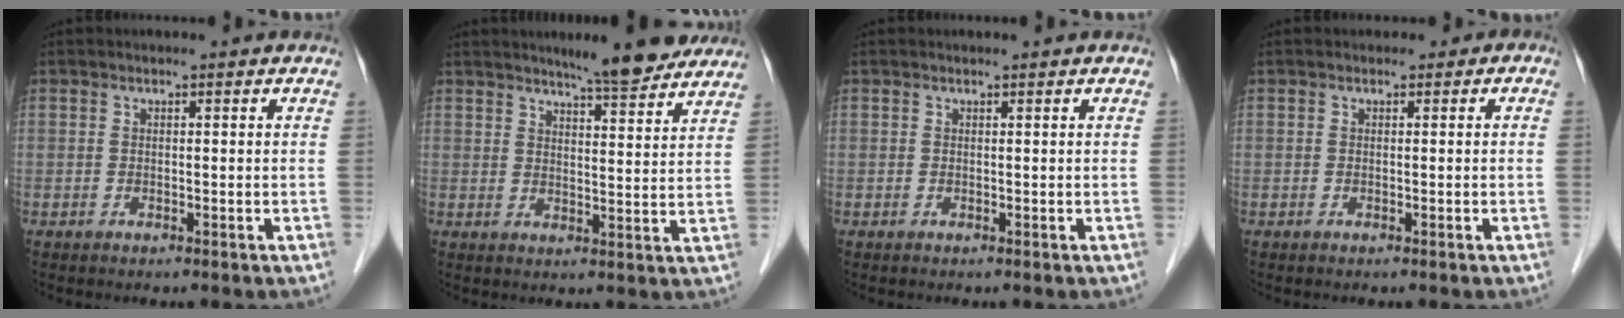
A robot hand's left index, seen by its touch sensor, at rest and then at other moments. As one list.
[{"total": 9.0, "force": [7.9, 0.9, 4.3], "torque": [-0.060, -0.001, 0.101]}, {"total": 0.0}, {"total": 0.6, "force": [-0.2, 0.6, 0.0], "torque": [0.004, 0.004, -0.009]}]